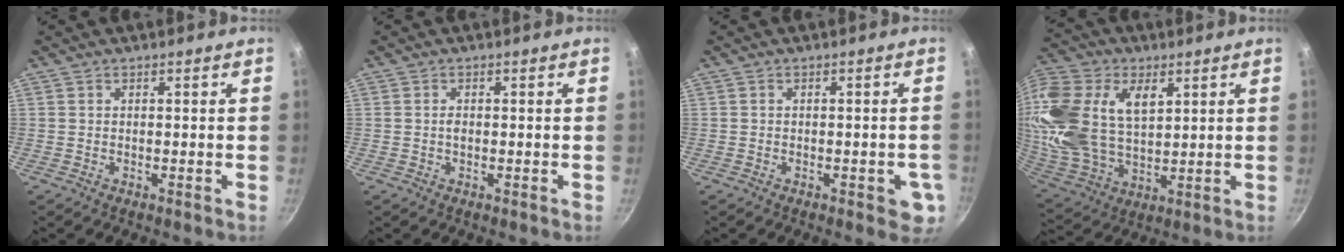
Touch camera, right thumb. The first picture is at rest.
{"total": 1.0, "force": [-0.1, 0.7, 0.8], "torque": [-0.013, 0.002, -0.002]}
{"total": 4.7, "force": [-1.5, 2.1, 3.9], "torque": [-0.028, 0.004, -0.018]}
{"total": 24.5, "force": [7.7, 15.6, 17.3], "torque": [-0.372, -0.009, 0.147]}